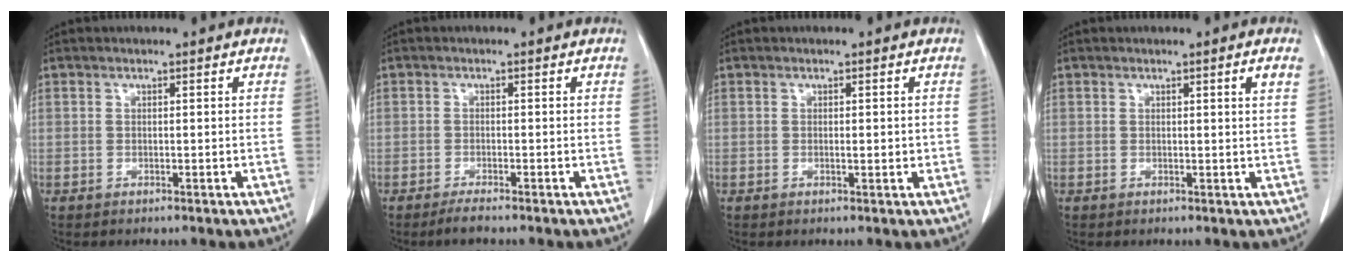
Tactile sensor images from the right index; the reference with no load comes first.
{"total": 1.7, "force": [-1.5, 0.2, 0.8], "torque": [-0.020, -0.003, -0.027]}
{"total": 1.2, "force": [0.0, 0.4, 1.1], "torque": [-0.016, -0.001, 0.001]}
{"total": 1.4, "force": [0.7, -0.3, 1.2], "torque": [-0.016, -0.003, 0.009]}